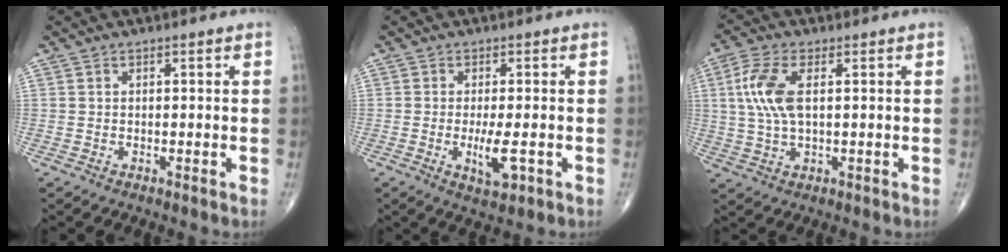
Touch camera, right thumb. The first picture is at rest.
{"total": 4.8, "force": [-1.2, 1.4, 4.5], "torque": [-0.077, -0.009, -0.016]}
{"total": 8.6, "force": [1.6, 3.9, 7.5], "torque": [-0.176, 0.006, 0.032]}